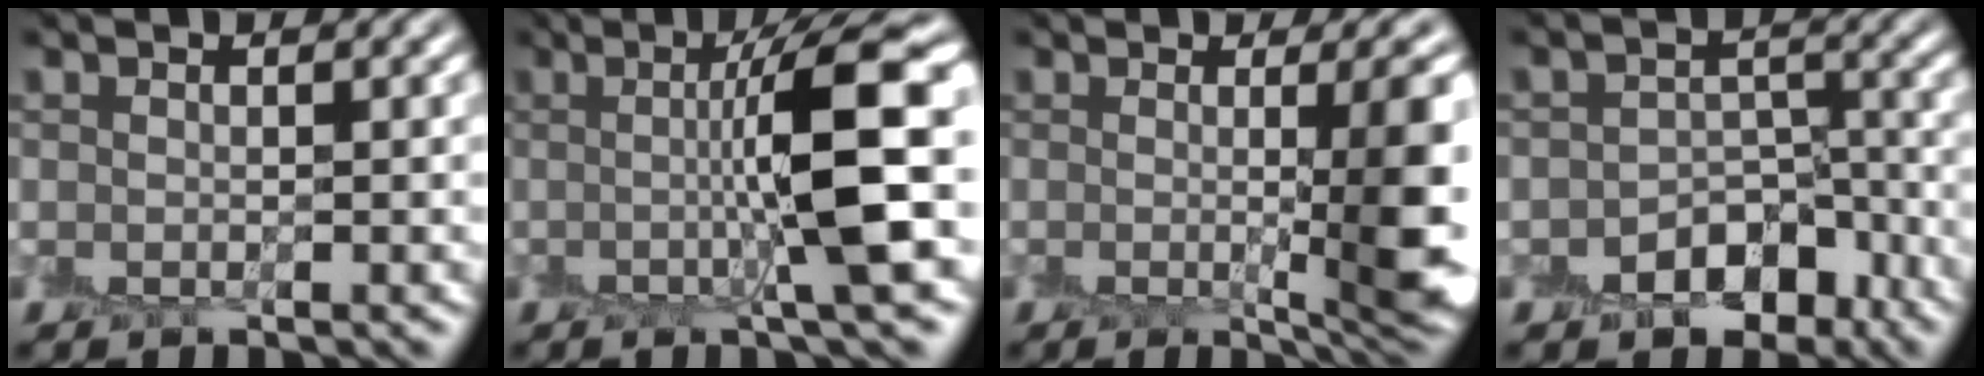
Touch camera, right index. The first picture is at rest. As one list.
[{"total": 8.4, "force": [0.3, 1.3, 8.3], "torque": [-0.110, 0.004, 0.004]}, {"total": 7.7, "force": [-0.3, 1.9, 7.5], "torque": [-0.080, -0.006, 0.000]}, {"total": 5.0, "force": [-3.3, 3.4, 1.6], "torque": [0.001, 0.012, -0.051]}]